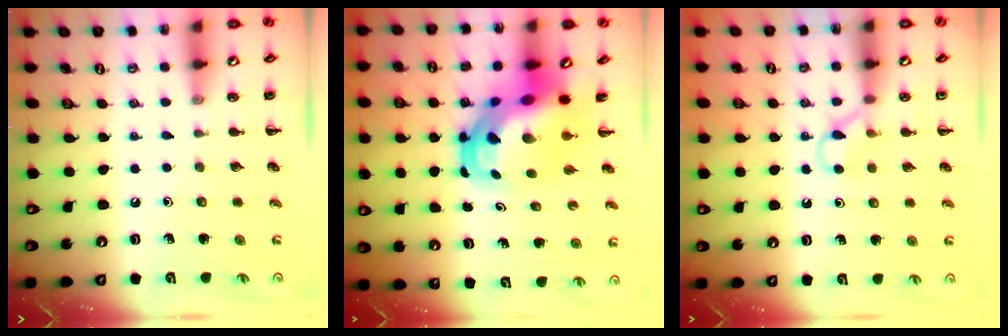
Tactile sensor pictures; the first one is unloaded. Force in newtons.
{"total": 10.2, "press": 9.8, "slide": 2.6}
{"total": 5.4, "press": 5.2, "slide": 1.4}